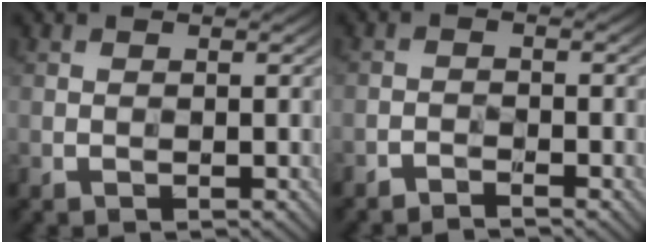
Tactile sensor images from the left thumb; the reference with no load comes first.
{"total": 1.6, "force": [-1.5, -0.5, -0.4], "torque": [0.009, 0.002, -0.034]}